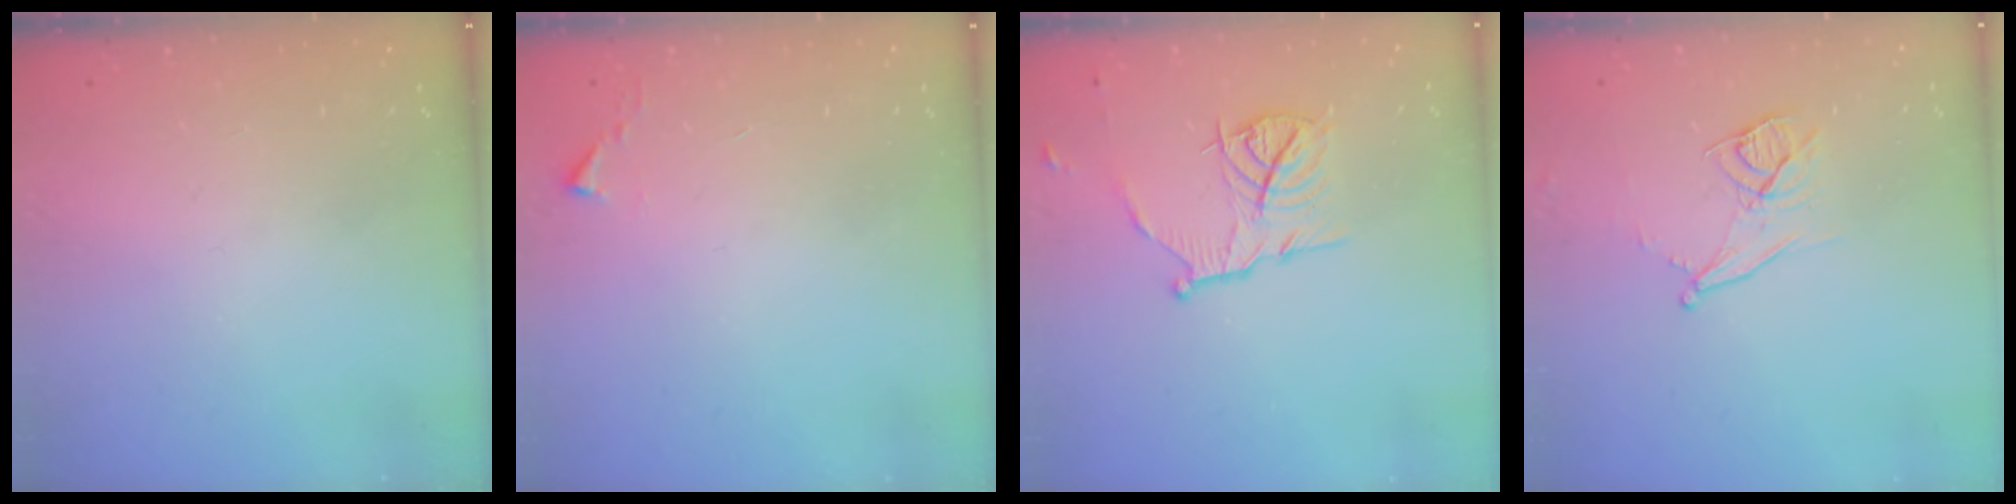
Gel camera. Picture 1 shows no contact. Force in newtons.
{"total": 1.1, "press": 1.1, "slide": 0.1}
{"total": 11.2, "press": 11.2, "slide": 0.8}
{"total": 9.7, "press": 9.2, "slide": 3.0}